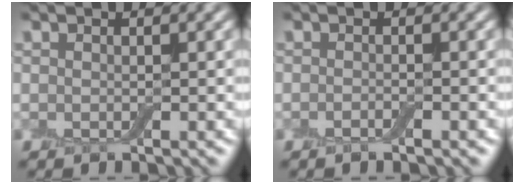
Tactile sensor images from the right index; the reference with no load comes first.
{"total": 0.9, "force": [-0.5, 0.2, 0.8], "torque": [-0.011, -0.003, -0.010]}